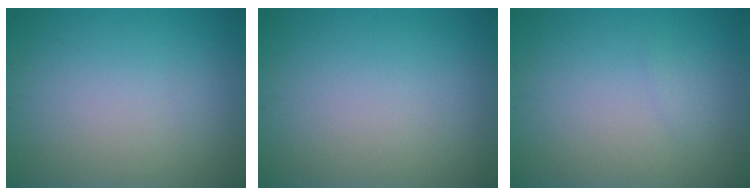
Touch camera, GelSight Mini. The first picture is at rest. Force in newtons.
{"total": 0.0}
{"total": 0.6, "press": 0.6, "slide": 0.0}